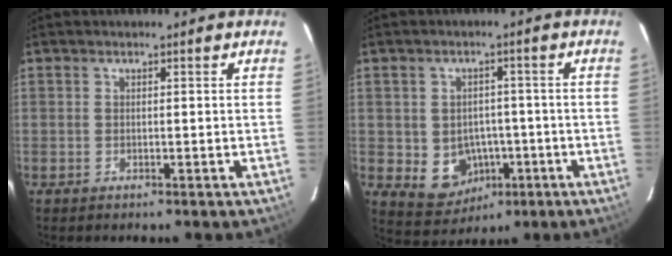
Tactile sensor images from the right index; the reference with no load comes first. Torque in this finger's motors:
{"motor_torque": [0.21, -0.12, 0.18, 0.01]}